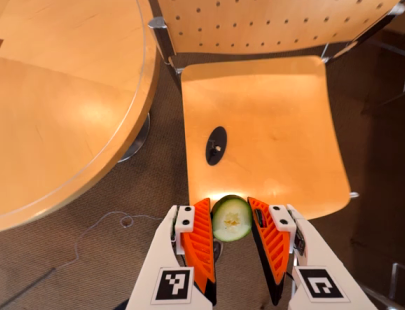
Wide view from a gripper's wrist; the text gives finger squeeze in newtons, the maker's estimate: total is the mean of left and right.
{"total": 6.2, "left": 6.0, "right": 6.4}